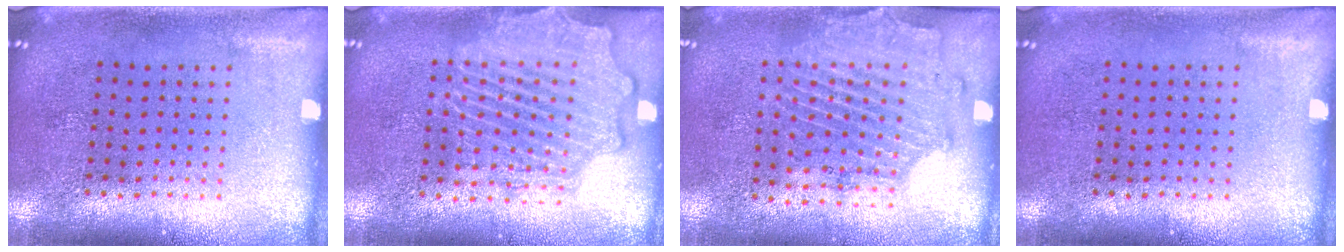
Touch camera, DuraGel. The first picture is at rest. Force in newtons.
{"total": 2.6, "press": 2.6, "slide": 0.3}
{"total": 1.7, "press": 1.4, "slide": 0.9}
{"total": 0.0}